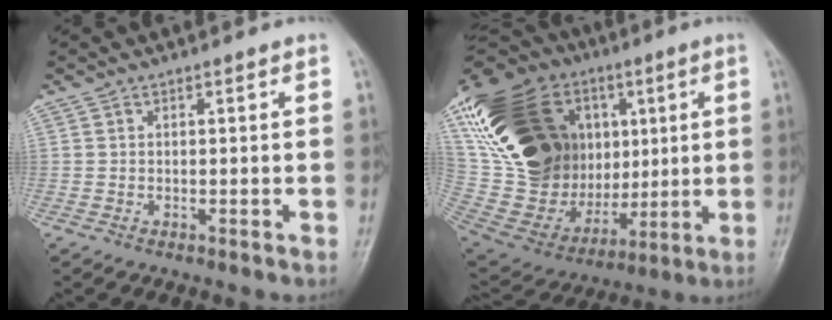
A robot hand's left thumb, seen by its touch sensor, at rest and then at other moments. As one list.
[{"total": 36.5, "force": [7.9, 25.3, 25.0], "torque": [-0.491, 0.030, 0.162]}]